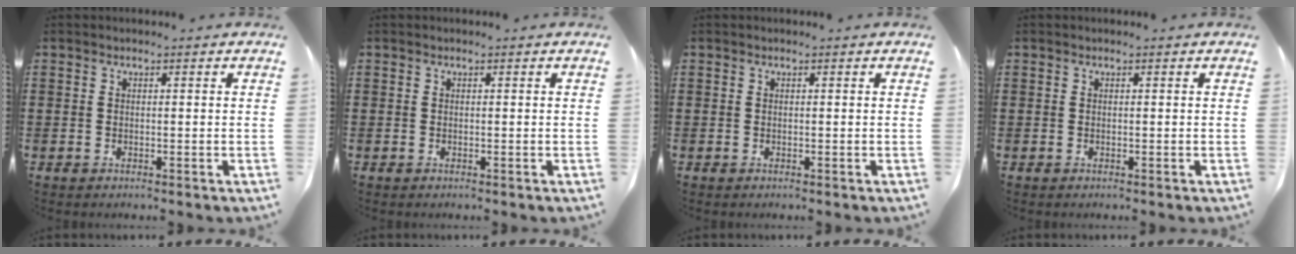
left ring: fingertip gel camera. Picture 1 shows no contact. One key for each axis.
{"total": 0.0}
{"total": 0.0}
{"total": 0.0}